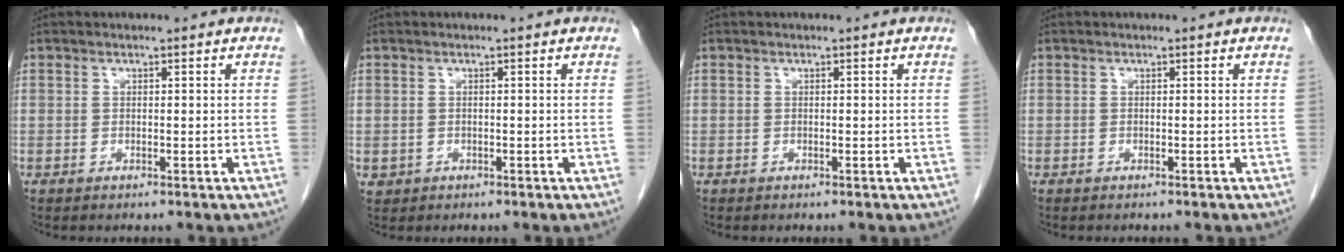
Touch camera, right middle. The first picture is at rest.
{"total": 1.0, "force": [-0.1, 0.9, 0.1], "torque": [-0.002, 0.004, 0.005]}
{"total": 0.0}
{"total": 1.2, "force": [-1.0, 0.3, 0.5], "torque": [-0.010, -0.003, -0.011]}